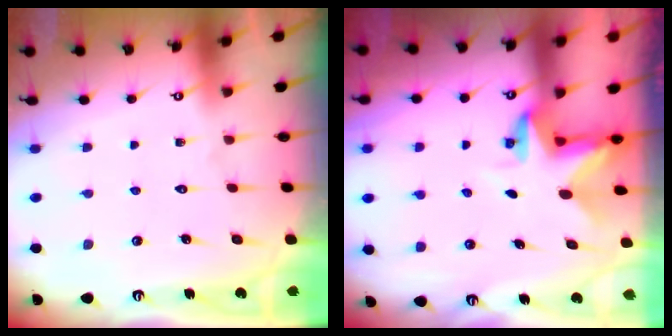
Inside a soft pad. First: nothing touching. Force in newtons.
{"total": 3.0, "press": 3.0, "slide": 0.3}